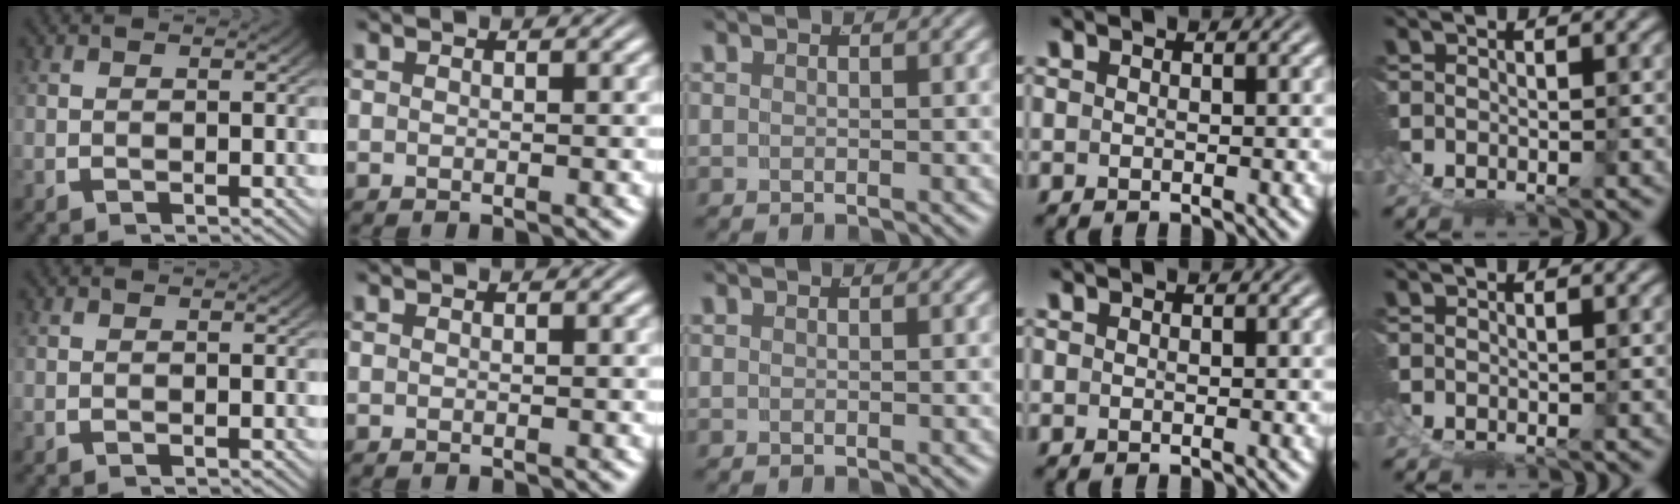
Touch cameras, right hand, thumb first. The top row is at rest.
{}